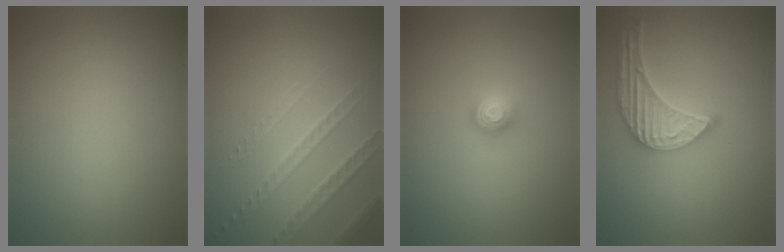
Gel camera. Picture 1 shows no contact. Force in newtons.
{"total": 1.9, "press": 1.7, "slide": 0.8}
{"total": 1.7, "press": 1.3, "slide": 1.1}
{"total": 5.7, "press": 4.5, "slide": 3.5}